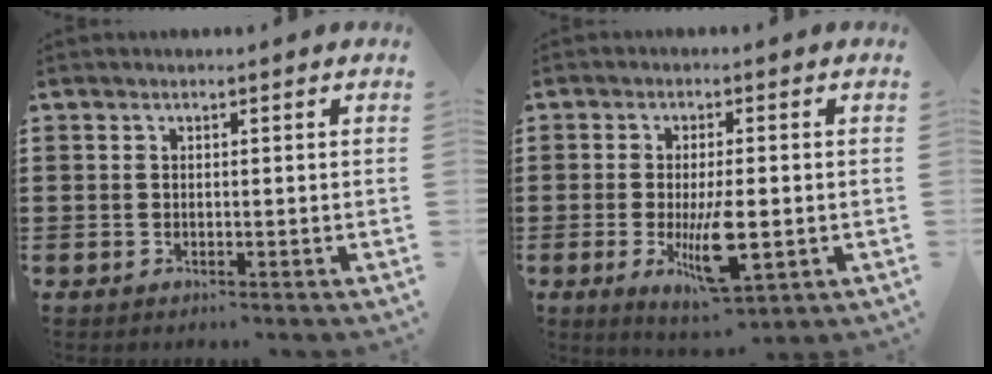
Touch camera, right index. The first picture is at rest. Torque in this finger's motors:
{"motor_torque": [1.58, -0.18, 0.81, 0.13]}